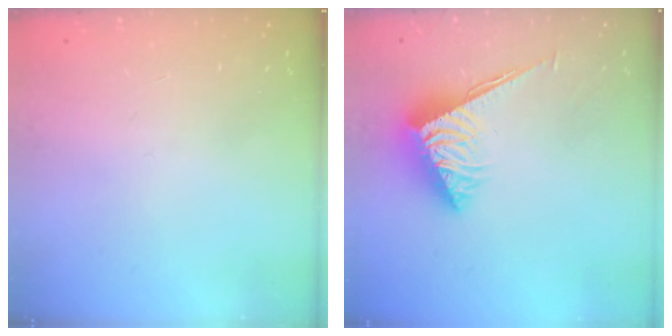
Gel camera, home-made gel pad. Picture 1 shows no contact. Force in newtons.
{"total": 5.3, "press": 5.2, "slide": 0.1}